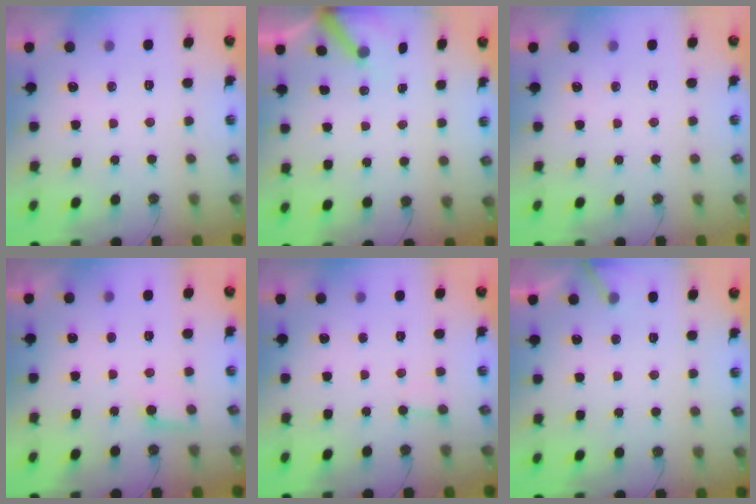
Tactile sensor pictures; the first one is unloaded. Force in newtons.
{"total": 3.5, "press": 3.5, "slide": 0.3}
{"total": 0.0}
{"total": 5.3, "press": 5.3, "slide": 0.4}
{"total": 1.9, "press": 1.9, "slide": 0.3}
{"total": 5.1, "press": 5.0, "slide": 0.2}